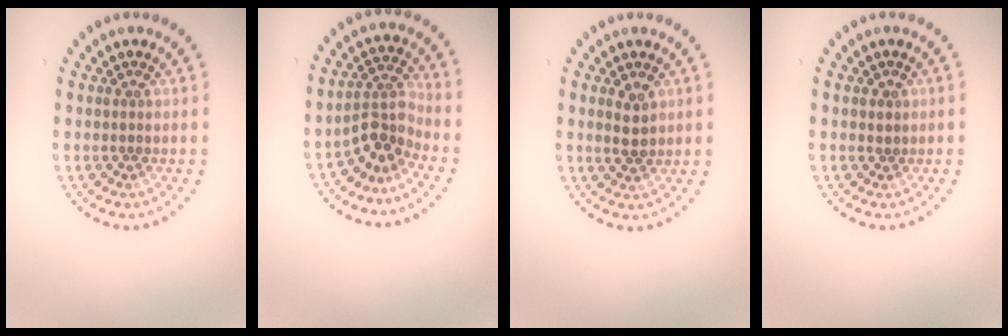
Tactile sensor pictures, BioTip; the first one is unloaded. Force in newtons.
{"total": 3.2, "press": 2.3, "slide": 2.3}
{"total": 1.9, "press": 1.8, "slide": 0.4}
{"total": 0.5, "press": 0.4, "slide": 0.4}